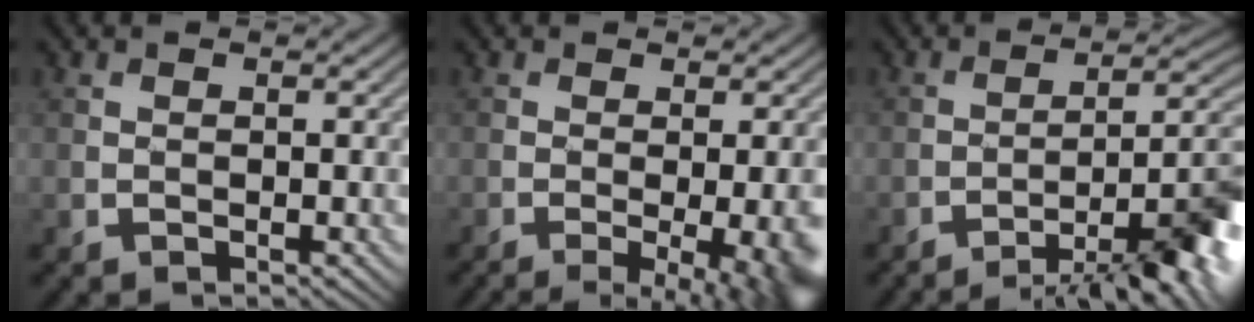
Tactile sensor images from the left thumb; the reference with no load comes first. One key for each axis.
{"total": 8.6, "fx": -3.2, "fy": 2.2, "fz": 7.6, "tx": -0.076, "ty": -0.019, "tz": -0.033}
{"total": 10.2, "fx": -5.8, "fy": 2.5, "fz": 8.1, "tx": -0.108, "ty": 0.010, "tz": -0.085}